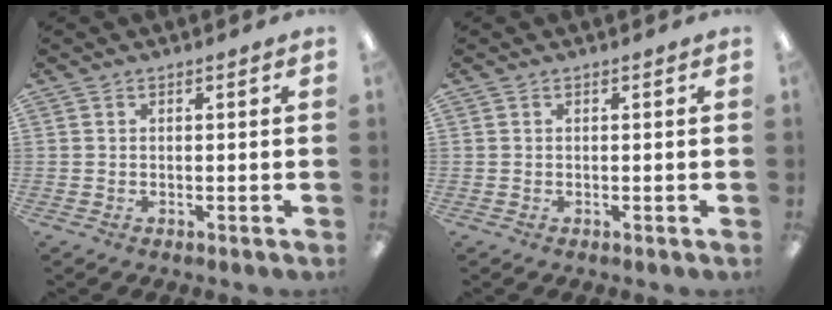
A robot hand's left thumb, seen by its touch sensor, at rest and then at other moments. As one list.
[{"total": 0.0}]